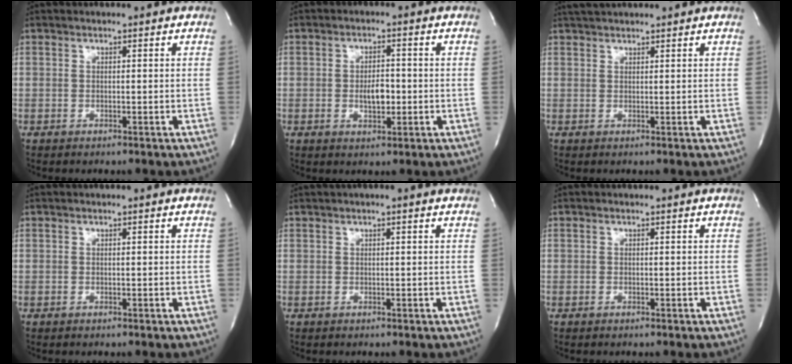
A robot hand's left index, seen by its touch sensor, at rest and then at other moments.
{"total": 3.9, "force": [-0.7, 1.9, 3.4], "torque": [-0.054, 0.002, -0.007]}
{"total": 3.4, "force": [3.2, 0.3, 1.2], "torque": [-0.021, 0.028, 0.057]}
{"total": 0.0}
{"total": 1.7, "force": [1.2, 0.0, 1.3], "torque": [-0.019, 0.017, 0.017]}
{"total": 0.0}